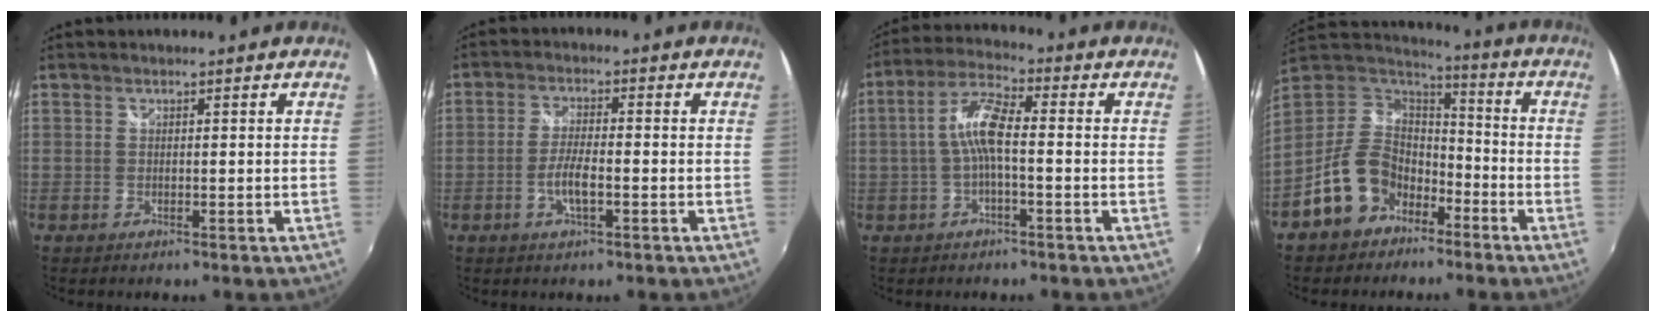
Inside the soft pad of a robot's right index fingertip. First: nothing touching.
{"total": 4.6, "force": [-1.7, 1.1, 4.1], "torque": [-0.087, -0.002, -0.032]}
{"total": 7.2, "force": [-0.9, 1.7, 7.0], "torque": [-0.149, 0.016, -0.019]}
{"total": 14.9, "force": [-8.1, 10.5, 6.7], "torque": [-0.167, 0.021, -0.134]}